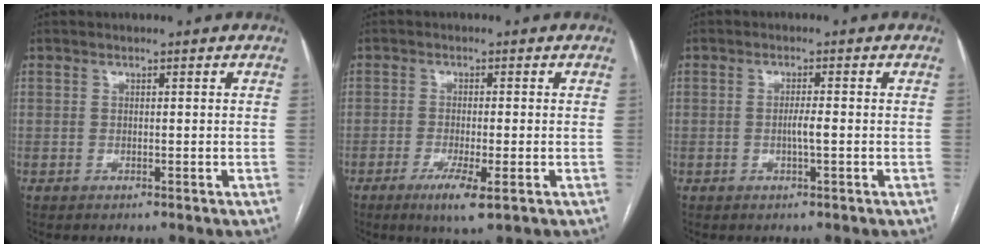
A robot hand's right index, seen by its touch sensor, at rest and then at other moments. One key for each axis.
{"total": 5.4, "fx": -2.6, "fy": 0.4, "fz": 4.7, "tx": -0.084, "ty": -0.013, "tz": -0.043}
{"total": 2.1, "fx": -0.5, "fy": 0.0, "fz": 2.1, "tx": -0.039, "ty": 0.000, "tz": -0.009}